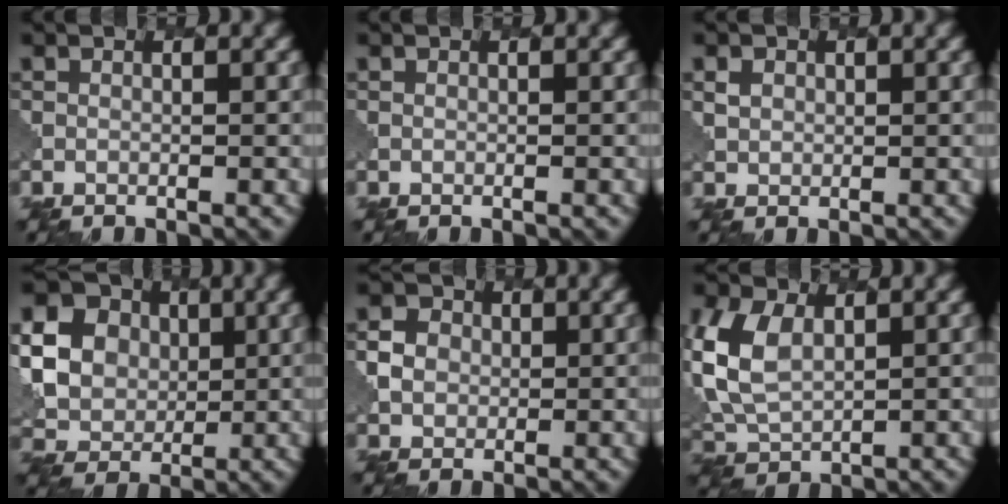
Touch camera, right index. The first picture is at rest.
{"total": 0.0}
{"total": 1.1, "force": [0.7, 0.9, -0.1], "torque": [-0.001, 0.002, 0.010]}
{"total": 9.3, "force": [1.9, 7.9, 4.5], "torque": [-0.123, 0.022, 0.020]}
{"total": 2.0, "force": [0.3, 1.9, 0.4], "torque": [-0.005, 0.002, 0.004]}
{"total": 6.1, "force": [1.6, 3.9, 4.4], "torque": [-0.118, 0.008, 0.027]}